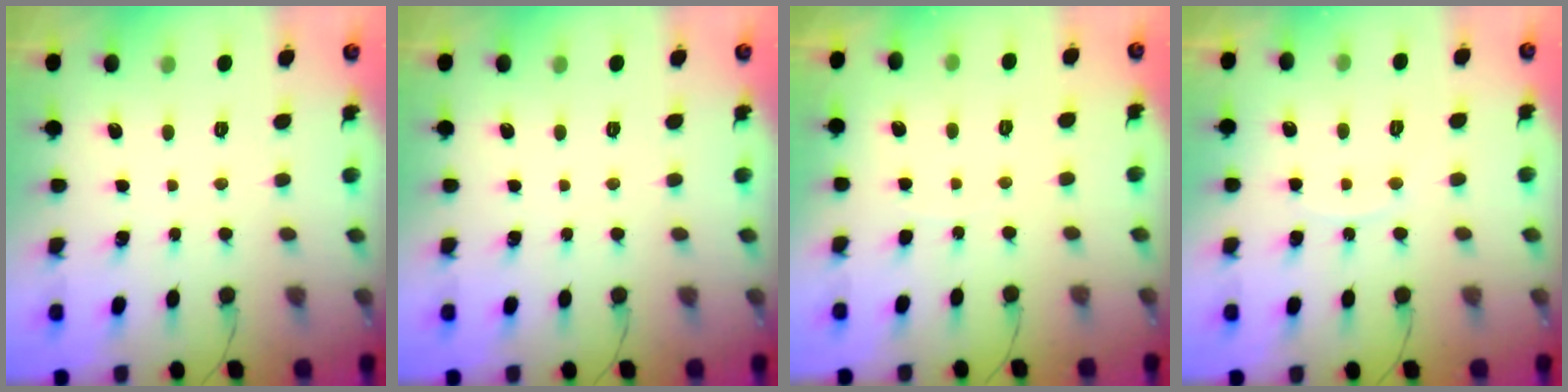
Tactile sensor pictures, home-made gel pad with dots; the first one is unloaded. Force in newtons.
{"total": 0.0}
{"total": 3.7, "press": 3.7, "slide": 0.3}
{"total": 6.1, "press": 6.0, "slide": 0.4}